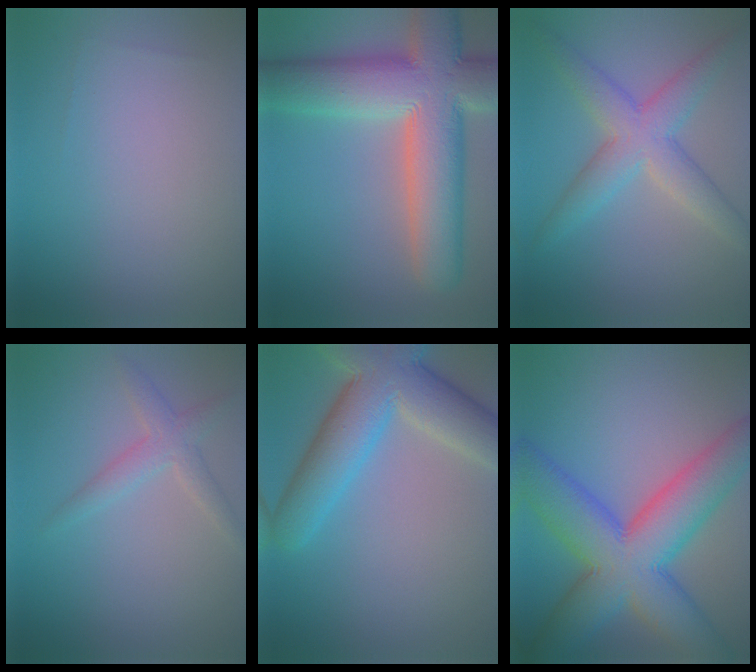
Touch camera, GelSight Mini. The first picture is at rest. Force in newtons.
{"total": 13.2, "press": 13.2, "slide": 1.4}
{"total": 5.1, "press": 5.1, "slide": 0.2}
{"total": 2.4, "press": 2.4, "slide": 0.1}
{"total": 8.9, "press": 8.9, "slide": 0.5}
{"total": 12.1, "press": 12.1, "slide": 0.5}